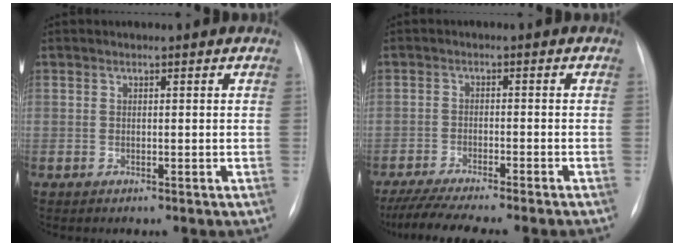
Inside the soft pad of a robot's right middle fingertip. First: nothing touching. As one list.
[{"total": 11.3, "force": [-9.8, -0.3, 5.6], "torque": [-0.076, -0.023, -0.148]}]